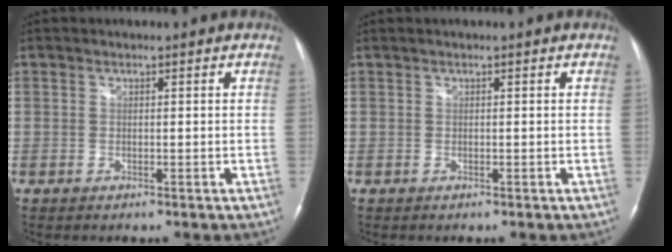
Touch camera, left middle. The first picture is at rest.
{"total": 0.0}